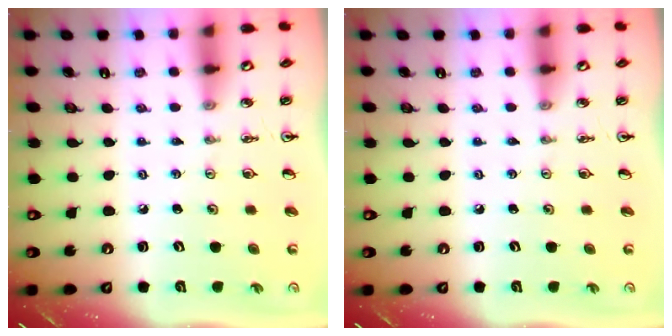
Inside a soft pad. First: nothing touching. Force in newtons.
{"total": 0.0}